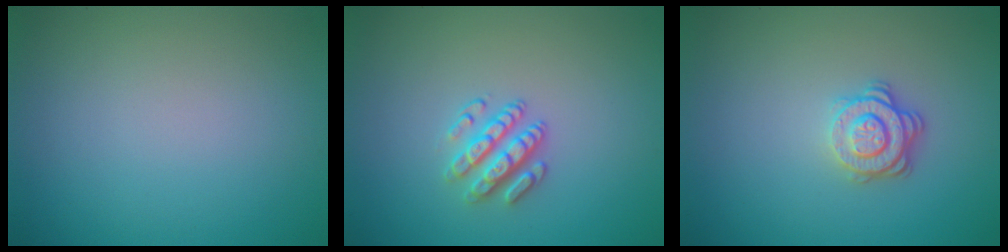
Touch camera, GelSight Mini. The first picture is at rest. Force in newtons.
{"total": 2.7, "press": 2.5, "slide": 1.2}
{"total": 3.0, "press": 2.6, "slide": 1.5}